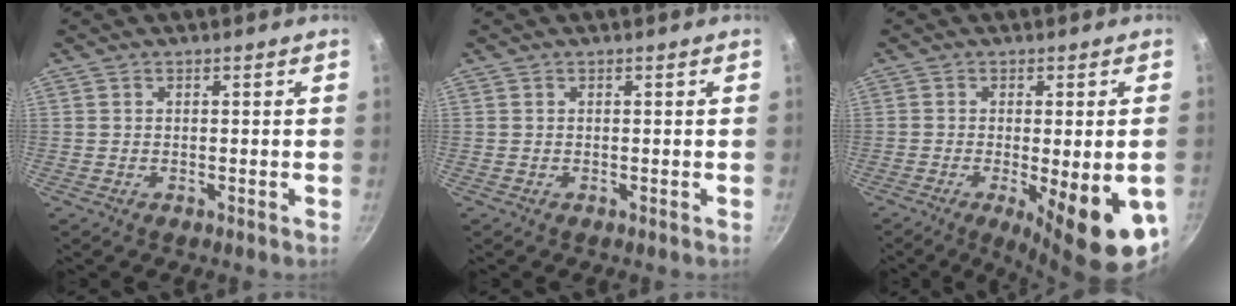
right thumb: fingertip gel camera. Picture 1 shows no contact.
{"total": 0.0}
{"total": 15.9, "force": [-4.9, 4.2, 14.5], "torque": [-0.181, -0.010, -0.057]}